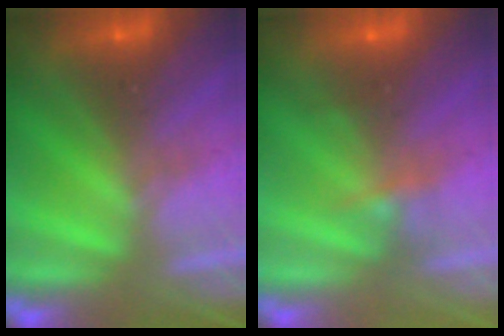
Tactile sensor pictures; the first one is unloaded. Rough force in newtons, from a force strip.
{"total": 2.1}